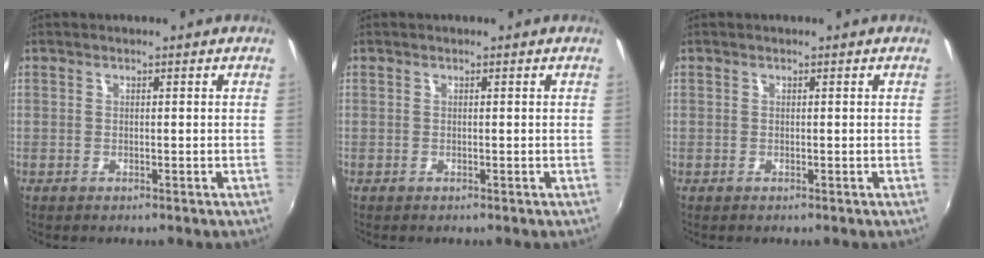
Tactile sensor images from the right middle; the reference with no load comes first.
{"total": 0.0}
{"total": 0.0}